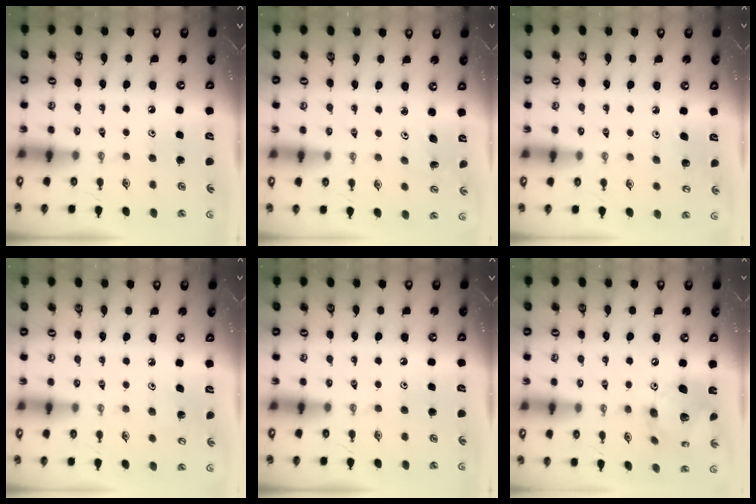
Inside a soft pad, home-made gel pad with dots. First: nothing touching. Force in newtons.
{"total": 2.3, "press": 2.3, "slide": 0.3}
{"total": 4.6, "press": 4.5, "slide": 1.0}
{"total": 3.4, "press": 3.4, "slide": 0.4}
{"total": 0.0}
{"total": 15.7, "press": 15.6, "slide": 1.6}